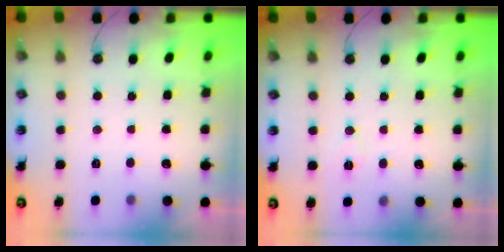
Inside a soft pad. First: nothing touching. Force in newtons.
{"total": 6.4, "press": 4.5, "slide": 4.5}